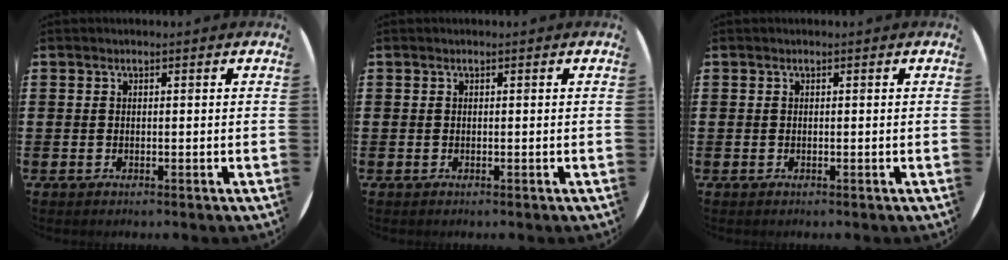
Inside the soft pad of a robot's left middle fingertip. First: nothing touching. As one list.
[{"total": 0.0}, {"total": 0.0}]